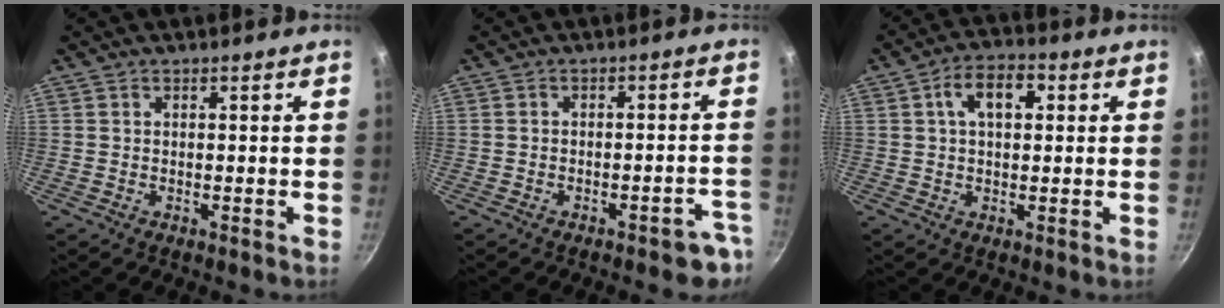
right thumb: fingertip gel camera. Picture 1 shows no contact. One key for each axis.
{"total": 6.7, "fx": -4.0, "fy": 2.8, "fz": 4.6, "tx": -0.014, "ty": 0.044, "tz": -0.032}
{"total": 7.8, "fx": 1.9, "fy": 4.6, "fz": 5.9, "tx": -0.076, "ty": 0.015, "tz": 0.024}